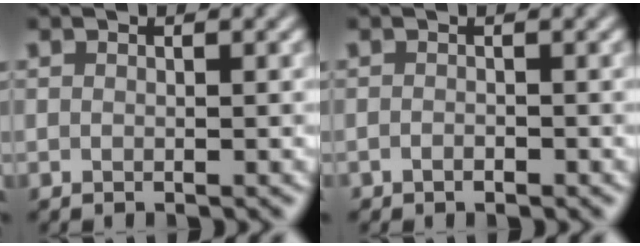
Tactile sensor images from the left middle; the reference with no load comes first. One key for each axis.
{"total": 0.5, "fx": -0.4, "fy": 0.3, "fz": 0.3, "tx": -0.004, "ty": -0.001, "tz": -0.006}